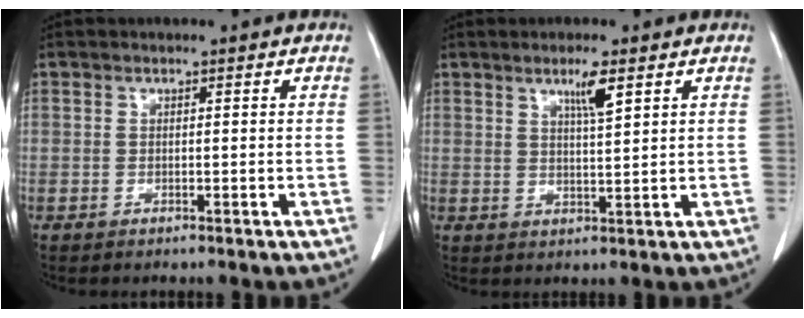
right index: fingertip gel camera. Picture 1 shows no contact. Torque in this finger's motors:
{"motor_torque": [0.08, 0.06, 0.05, 0.04]}